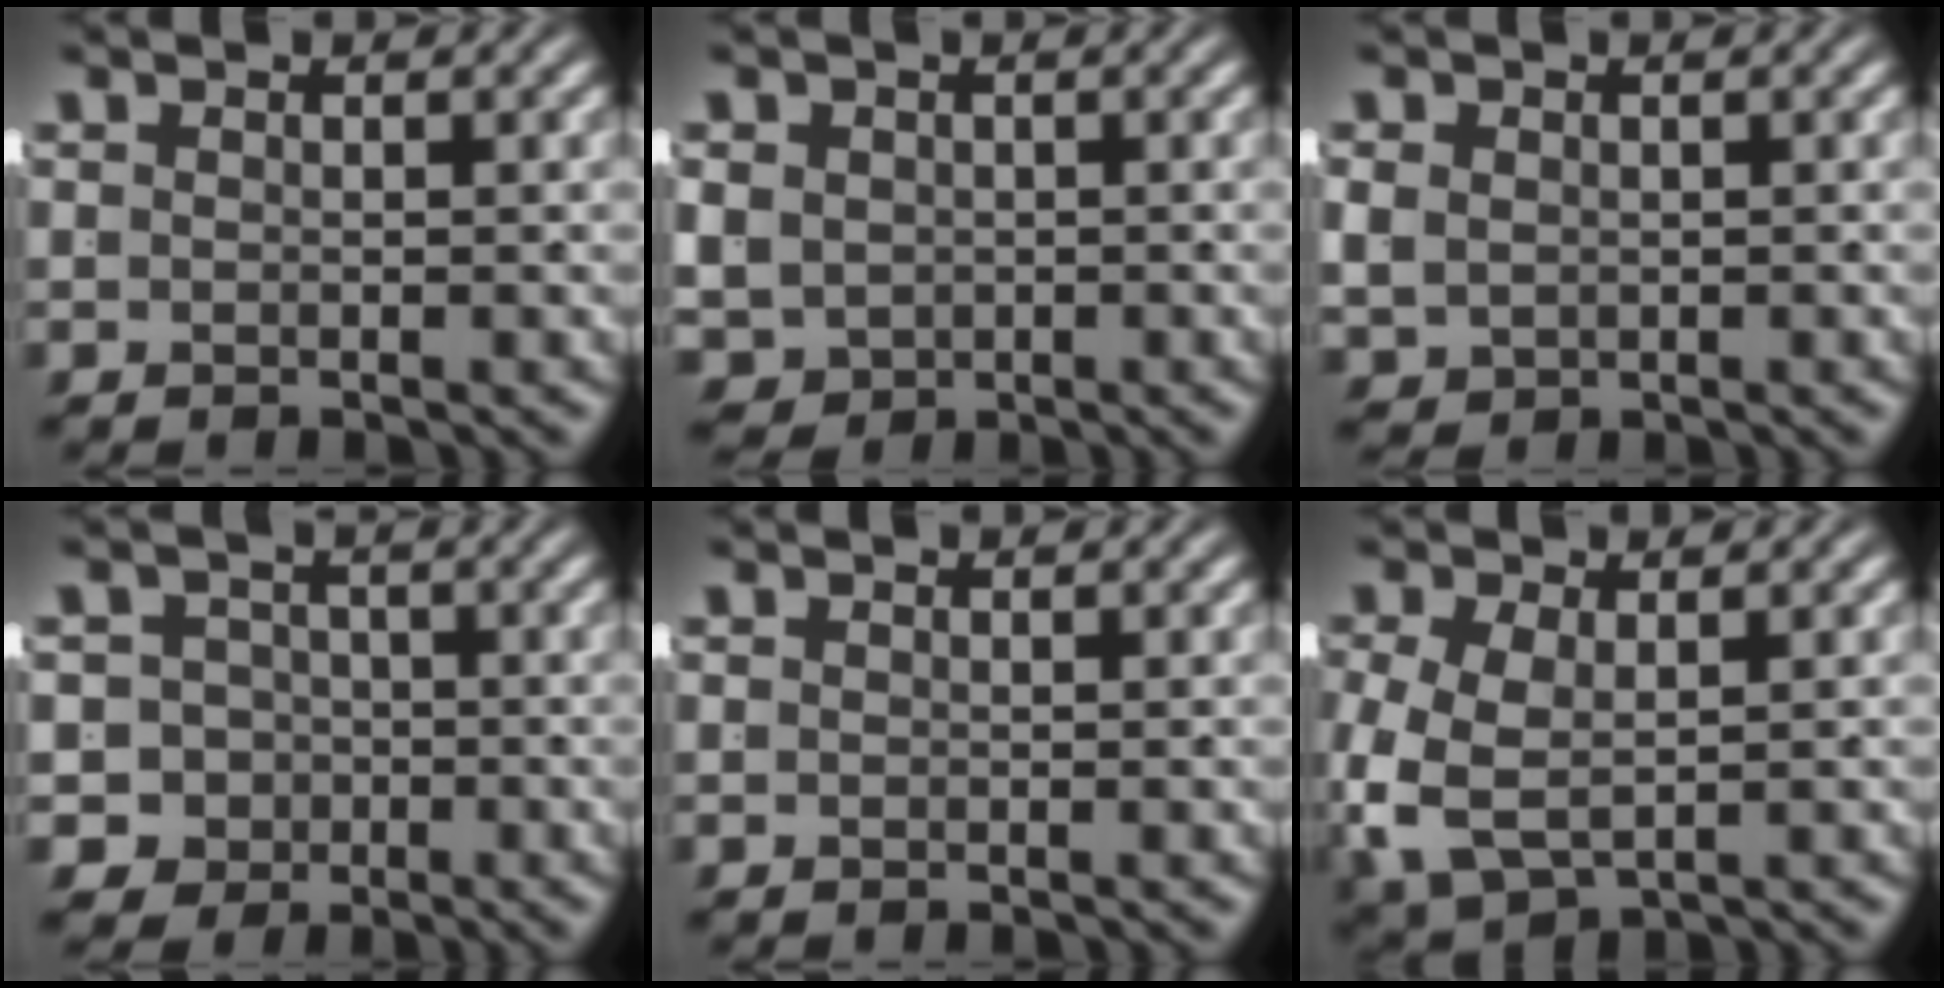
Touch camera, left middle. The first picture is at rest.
{"total": 6.8, "force": [-1.7, 6.0, 2.8], "torque": [-0.076, -0.043, -0.011]}
{"total": 2.4, "force": [-0.2, 2.1, 1.1], "torque": [-0.034, -0.021, 0.012]}
{"total": 10.5, "force": [-3.4, 9.6, 2.3], "torque": [-0.080, -0.051, -0.054]}
{"total": 0.0}
{"total": 5.7, "force": [-1.1, 4.1, 3.8], "torque": [-0.112, -0.037, 0.008]}